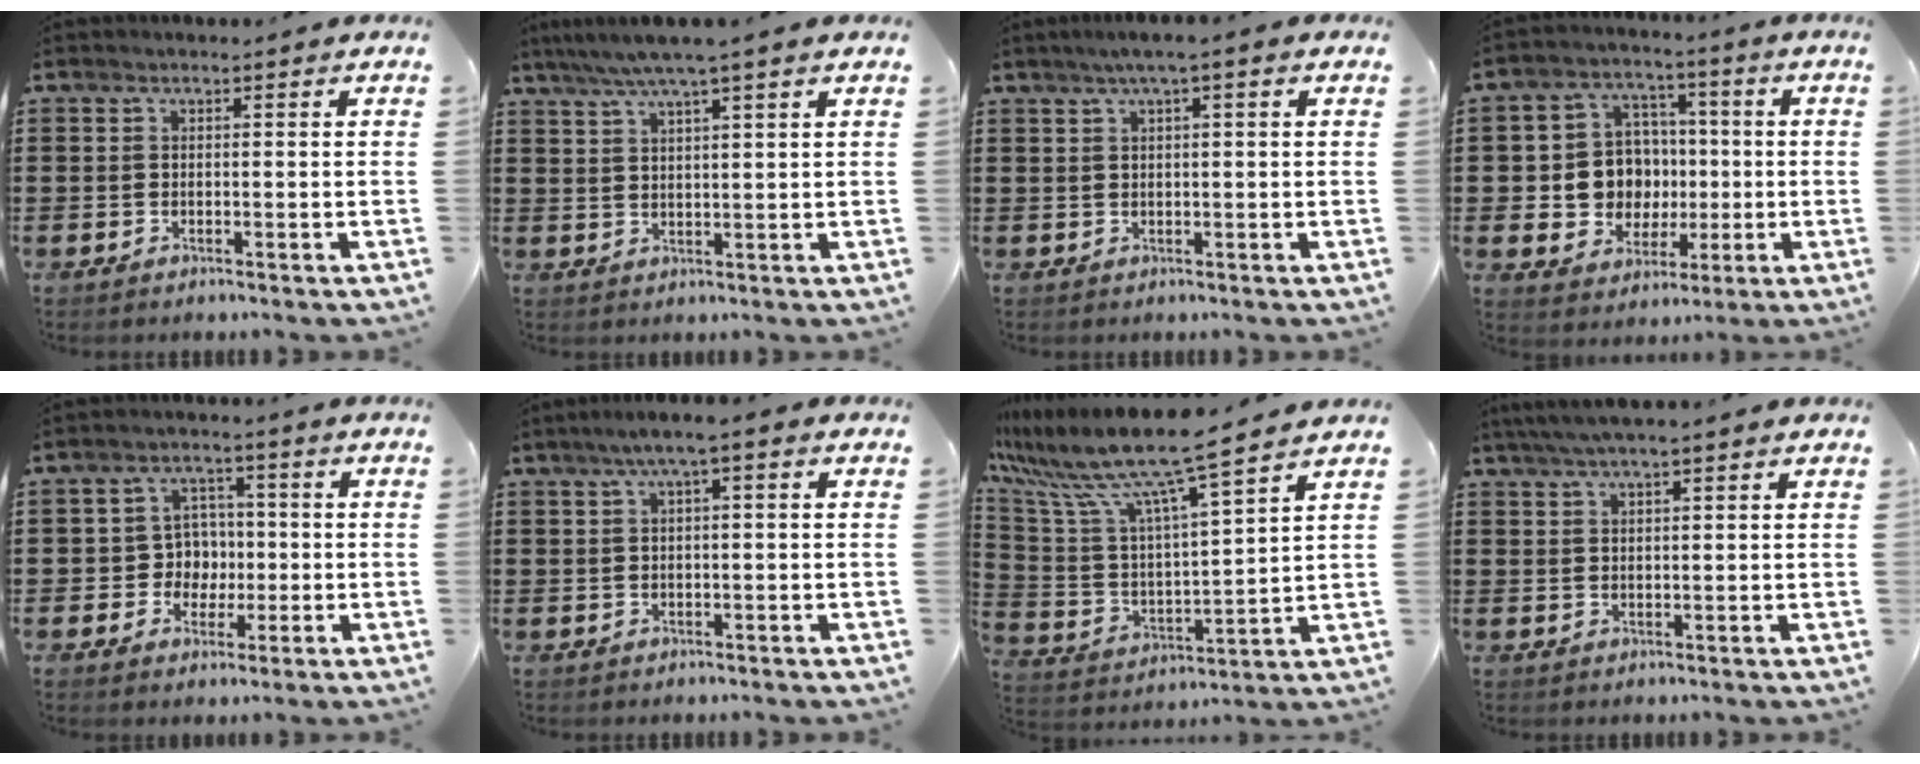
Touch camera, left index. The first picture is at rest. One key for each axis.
{"total": 4.1, "fx": 3.1, "fy": -0.4, "fz": 2.7, "tx": -0.059, "ty": -0.007, "tz": 0.052}
{"total": 2.3, "fx": 0.9, "fy": -0.1, "fz": 2.1, "tx": -0.040, "ty": 0.000, "tz": 0.016}
{"total": 9.0, "fx": 0.2, "fy": 8.5, "fz": 3.1, "tx": -0.089, "ty": 0.017, "tz": 0.014}
{"total": 5.0, "fx": -0.4, "fy": 4.7, "fz": 1.6, "tx": -0.041, "ty": 0.009, "tz": -0.011}
{"total": 2.6, "fx": 0.4, "fy": 0.1, "fz": 2.5, "tx": -0.046, "ty": 0.002, "tz": 0.005}
{"total": 10.9, "fx": 8.9, "fy": 0.0, "fz": 6.3, "tx": -0.161, "ty": -0.061, "tz": 0.145}
{"total": 3.2, "fx": 2.5, "fy": 0.1, "fz": 2.0, "tx": -0.043, "ty": 0.002, "tz": 0.046}